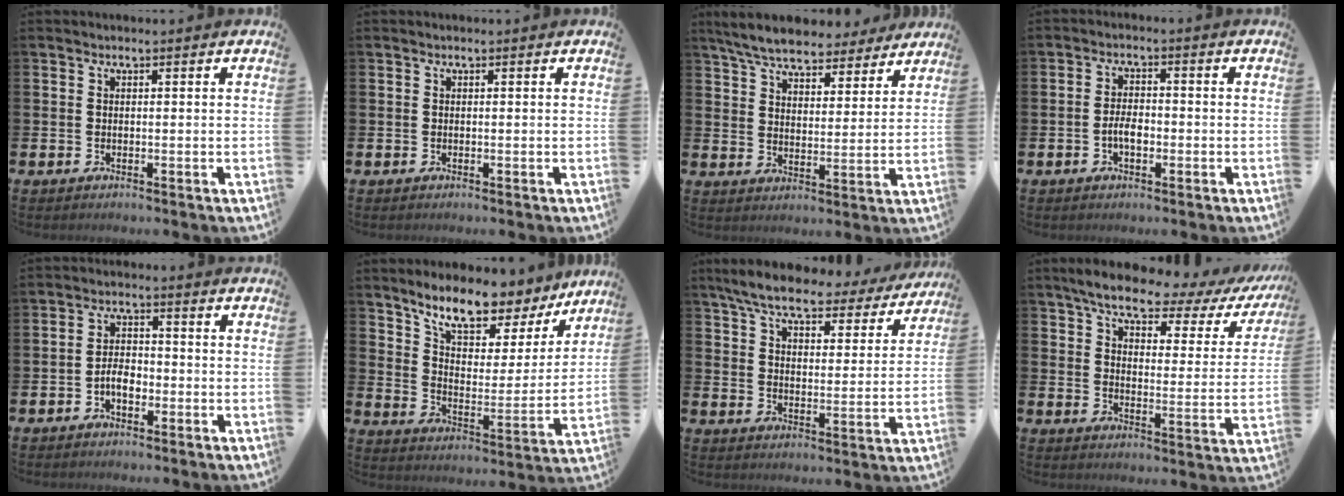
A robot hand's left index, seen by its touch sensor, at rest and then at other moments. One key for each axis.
{"total": 0.0}
{"total": 7.4, "fx": 6.8, "fy": 1.8, "fz": 2.1, "tx": -0.063, "ty": -0.034, "tz": 0.121}
{"total": 2.9, "fx": -0.8, "fy": 1.5, "fz": 2.4, "tx": -0.031, "ty": 0.000, "tz": -0.019}
{"total": 3.2, "fx": -1.3, "fy": 1.9, "fz": 2.3, "tx": -0.037, "ty": 0.006, "tz": -0.028}
{"total": 10.7, "fx": 9.2, "fy": 3.6, "fz": 4.2, "tx": -0.109, "ty": -0.060, "tz": 0.157}
{"total": 7.3, "fx": 6.5, "fy": 1.4, "fz": 3.0, "tx": -0.086, "ty": -0.031, "tz": 0.111}
{"total": 6.6, "fx": 5.3, "fy": 1.9, "fz": 3.6, "tx": -0.076, "ty": -0.036, "tz": 0.079}